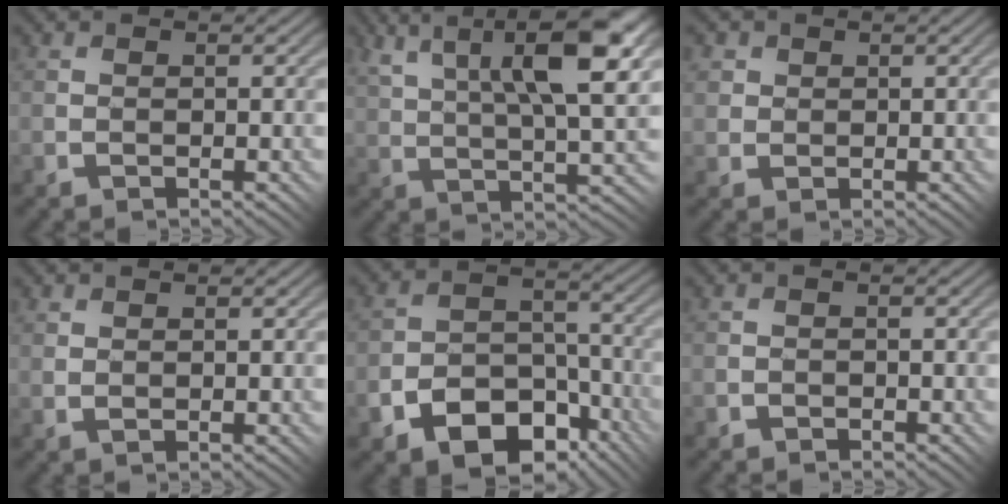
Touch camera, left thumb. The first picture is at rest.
{"total": 11.9, "force": [6.5, 3.1, 9.5], "torque": [-0.166, 0.010, 0.117]}
{"total": 3.7, "force": [1.7, 3.2, 0.6], "torque": [-0.025, 0.009, 0.023]}
{"total": 1.4, "force": [0.6, 0.4, 1.1], "torque": [-0.025, 0.002, 0.018]}
{"total": 11.0, "force": [-6.6, 6.5, 5.8], "torque": [-0.110, -0.021, -0.109]}
{"total": 0.6, "force": [-0.4, 0.4, -0.1], "torque": [0.004, -0.001, -0.008]}